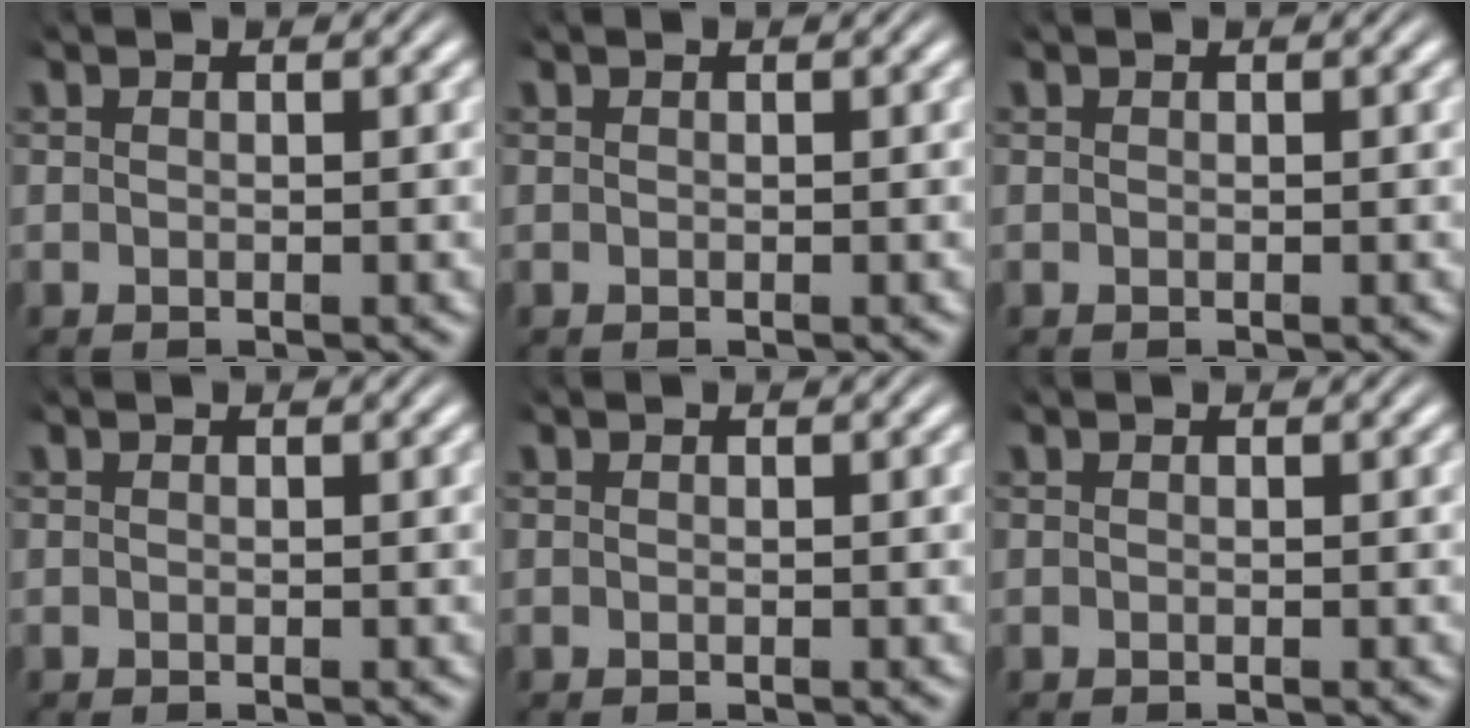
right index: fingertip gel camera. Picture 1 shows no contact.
{"total": 0.0}
{"total": 0.0}
{"total": 0.0}
{"total": 0.0}
{"total": 0.0}